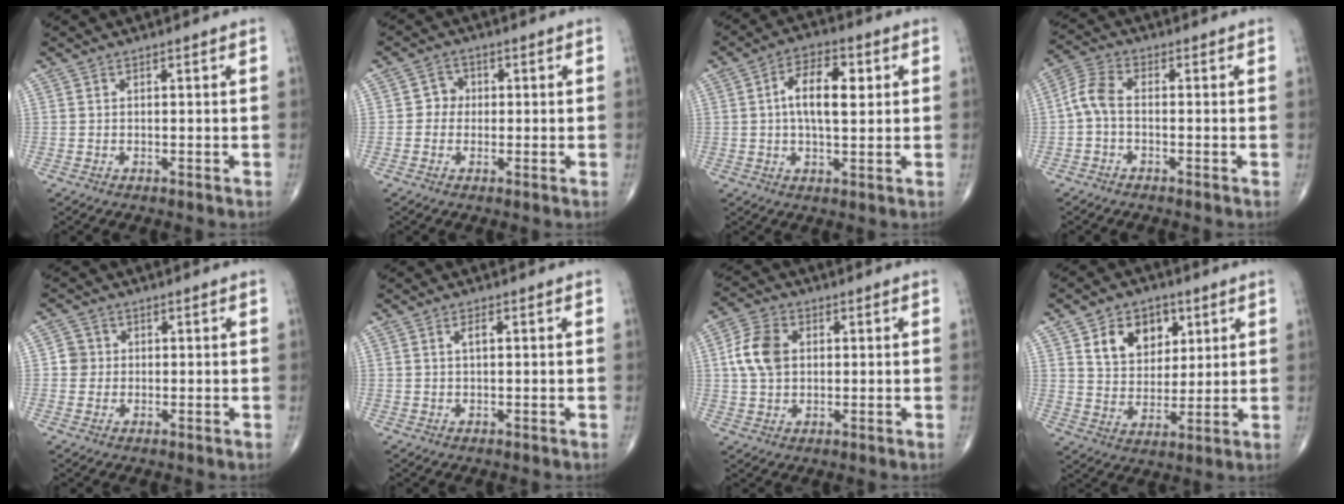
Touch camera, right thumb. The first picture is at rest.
{"total": 2.9, "force": [-0.1, 2.8, 1.0], "torque": [0.007, 0.009, -0.010]}
{"total": 9.5, "force": [1.6, 4.6, 8.2], "torque": [-0.129, 0.009, 0.023]}
{"total": 4.9, "force": [-0.9, 2.5, 4.1], "torque": [-0.093, 0.016, -0.031]}
{"total": 2.8, "force": [0.1, 2.7, 0.5], "torque": [0.014, 0.007, -0.004]}
{"total": 0.9, "force": [0.3, 0.3, 0.8], "torque": [-0.019, 0.002, 0.004]}
{"total": 8.2, "force": [1.3, 5.8, 5.7], "torque": [-0.106, 0.007, 0.020]}
{"total": 11.4, "force": [5.0, 8.2, 6.2], "torque": [-0.062, -0.025, 0.089]}